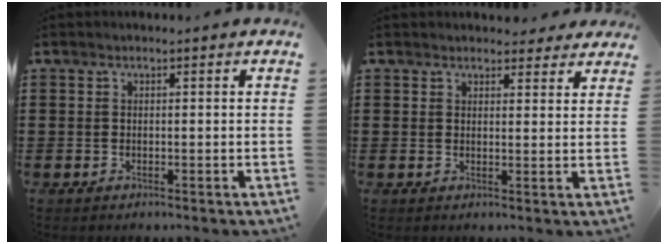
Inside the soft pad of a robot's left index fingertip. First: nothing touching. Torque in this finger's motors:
{"motor_torque": [2.14, 0.00, 0.17, 0.01]}